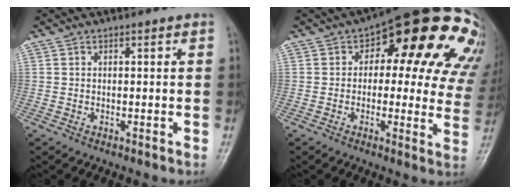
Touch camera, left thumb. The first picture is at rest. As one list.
[{"total": 22.0, "force": [8.9, 10.8, 17.0], "torque": [-0.158, 0.011, 0.098]}]